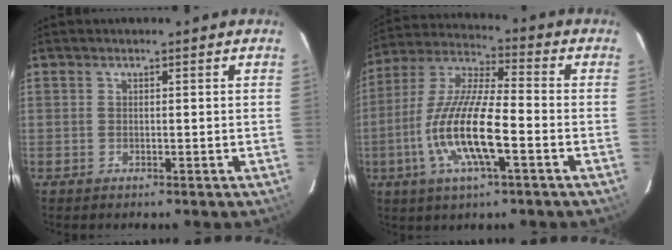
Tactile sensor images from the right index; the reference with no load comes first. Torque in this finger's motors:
{"motor_torque": [1.28, -0.86, 1.05, 0.21]}